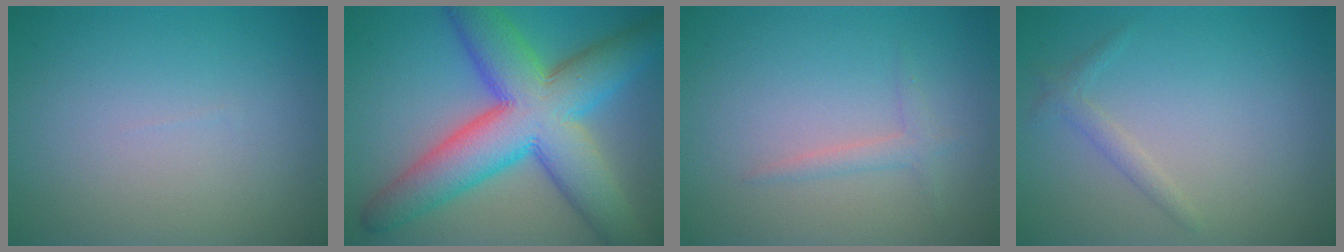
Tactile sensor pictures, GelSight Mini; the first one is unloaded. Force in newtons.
{"total": 12.5, "press": 12.5, "slide": 0.1}
{"total": 1.4, "press": 1.4, "slide": 0.1}
{"total": 1.2, "press": 1.2, "slide": 0.1}